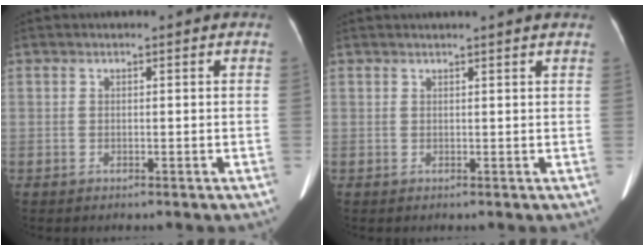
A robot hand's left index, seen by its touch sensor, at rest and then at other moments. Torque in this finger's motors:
{"motor_torque": [0.28, -0.42, 0.06, 0.04]}